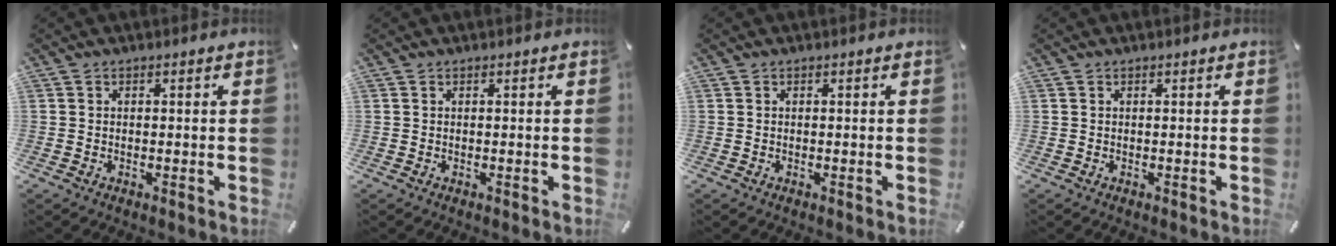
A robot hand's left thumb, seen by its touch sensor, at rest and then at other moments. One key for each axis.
{"total": 0.0}
{"total": 0.0}
{"total": 0.0}